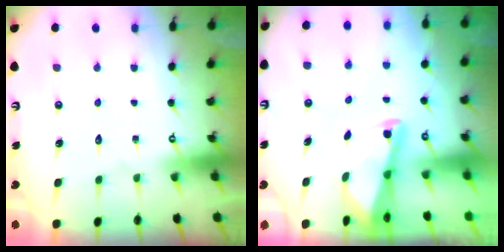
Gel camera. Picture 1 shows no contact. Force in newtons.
{"total": 2.3, "press": 2.2, "slide": 0.3}